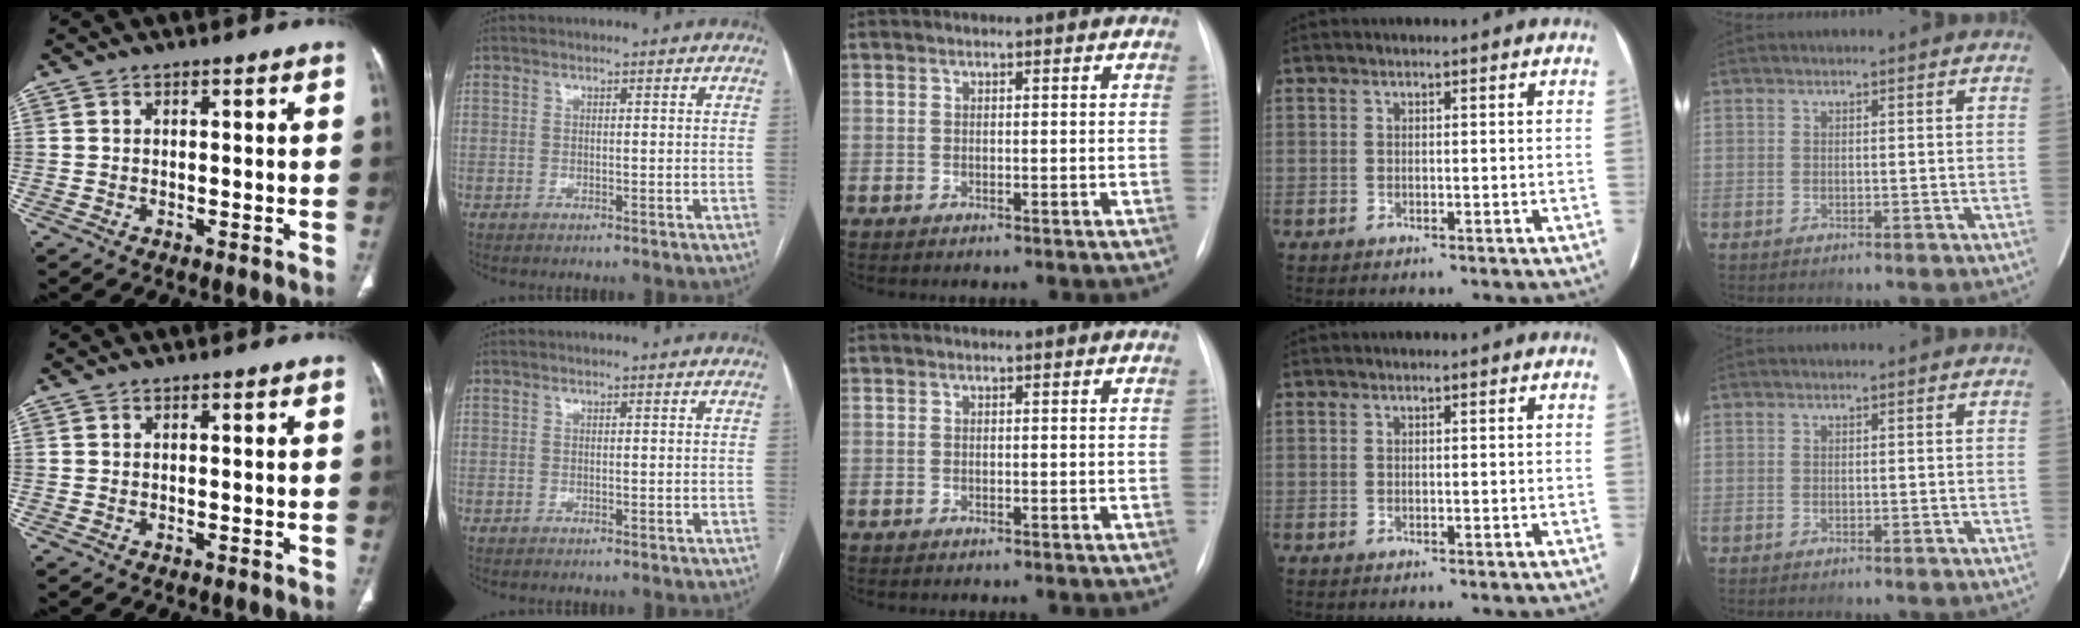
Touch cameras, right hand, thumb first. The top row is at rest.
{}